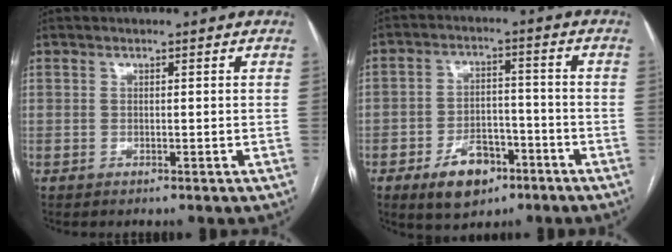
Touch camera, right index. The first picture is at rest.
{"total": 8.5, "force": [-4.7, 5.2, 4.8], "torque": [-0.080, 0.010, -0.070]}